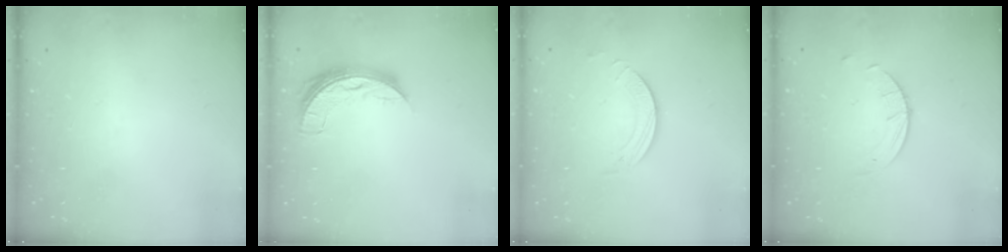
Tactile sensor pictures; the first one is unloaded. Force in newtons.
{"total": 7.0, "press": 7.0, "slide": 0.7}
{"total": 2.5, "press": 2.5, "slide": 0.2}
{"total": 4.6, "press": 4.5, "slide": 0.5}